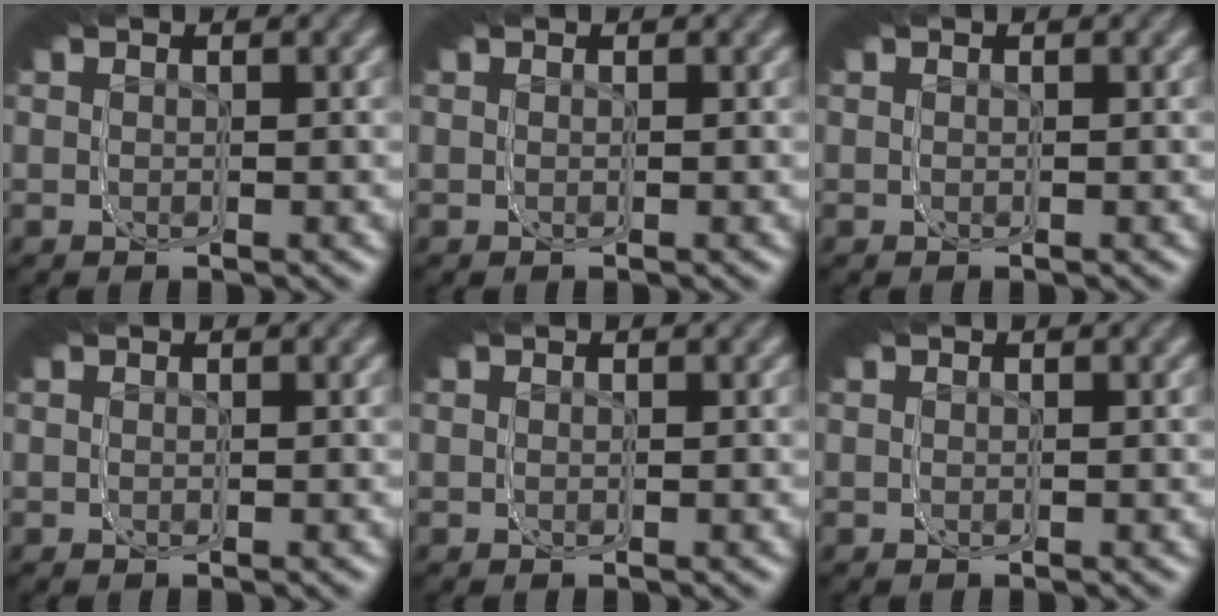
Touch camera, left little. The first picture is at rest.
{"total": 0.0}
{"total": 0.0}
{"total": 0.0}
{"total": 0.0}
{"total": 0.0}